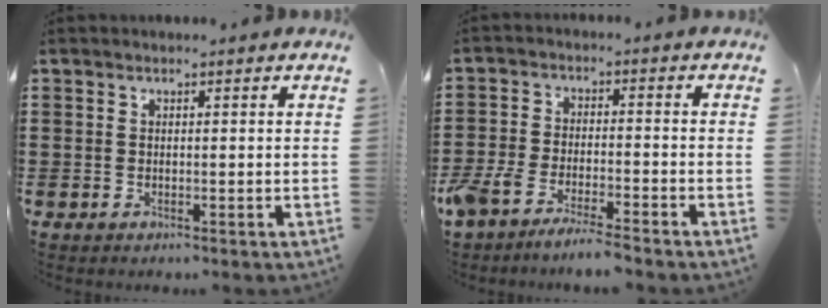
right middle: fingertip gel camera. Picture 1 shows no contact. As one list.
[{"total": 5.6, "force": [-5.2, 0.2, 2.0], "torque": [-0.060, -0.014, -0.106]}]